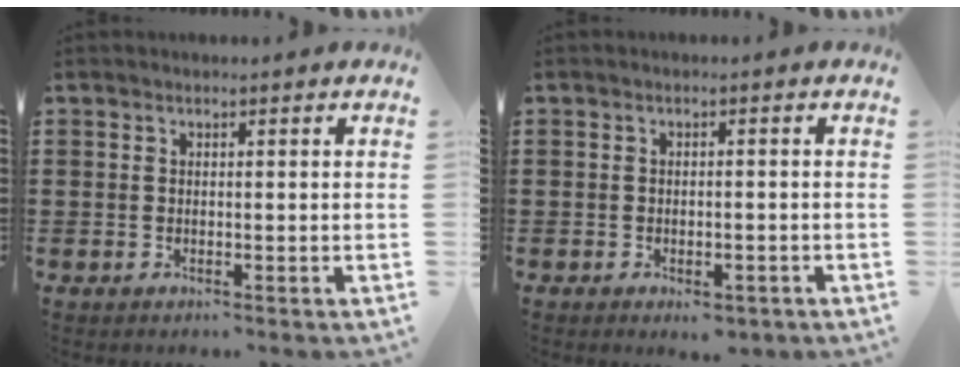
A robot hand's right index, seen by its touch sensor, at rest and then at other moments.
{"total": 1.8, "force": [-1.5, 0.6, 0.9], "torque": [-0.019, -0.001, -0.028]}